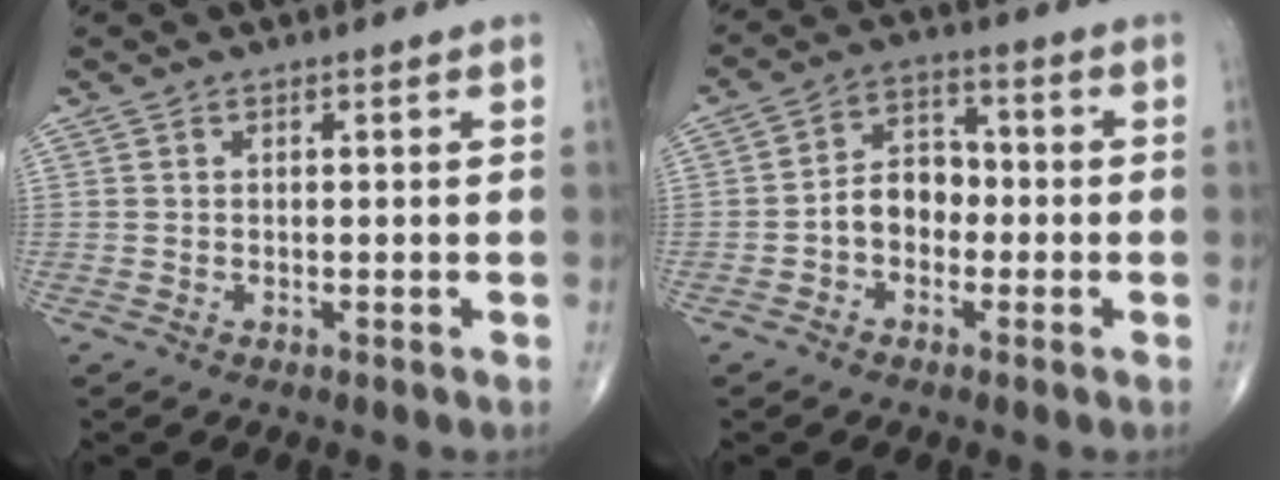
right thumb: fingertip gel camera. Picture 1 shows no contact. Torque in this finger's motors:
{"motor_torque": [1.59, 0.90, 0.89, -0.11, 0.05]}